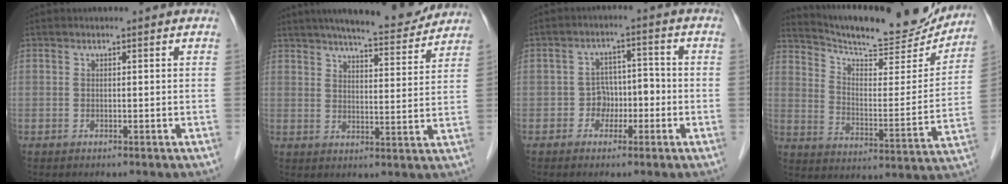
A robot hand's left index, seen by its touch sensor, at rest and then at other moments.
{"total": 13.2, "force": [11.8, 1.8, 5.6], "torque": [-0.080, -0.002, 0.158]}
{"total": 4.0, "force": [-1.6, 3.2, 1.7], "torque": [-0.024, 0.018, -0.028]}
{"total": 21.5, "force": [20.1, 3.0, 7.0], "torque": [-0.113, -0.032, 0.282]}